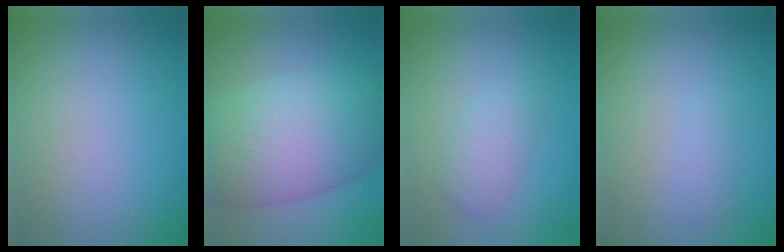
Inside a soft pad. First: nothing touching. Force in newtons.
{"total": 11.3, "press": 11.3, "slide": 0.3}
{"total": 2.7, "press": 2.7, "slide": 0.1}
{"total": 1.1, "press": 1.0, "slide": 0.1}